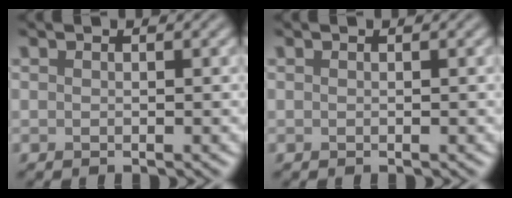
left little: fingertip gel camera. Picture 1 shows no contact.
{"total": 0.0}